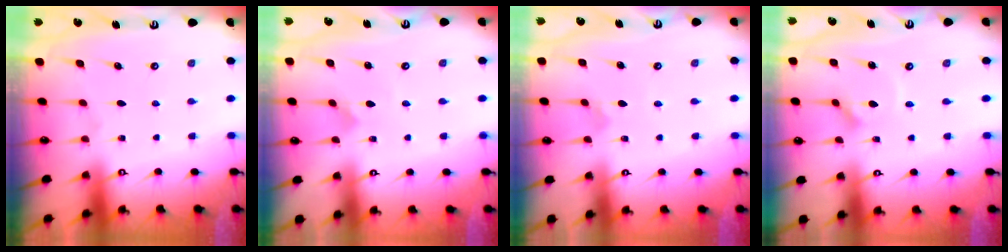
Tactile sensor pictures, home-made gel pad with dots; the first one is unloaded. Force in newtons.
{"total": 1.0, "press": 1.0, "slide": 0.1}
{"total": 2.7, "press": 2.7, "slide": 0.3}
{"total": 3.9, "press": 3.9, "slide": 0.4}